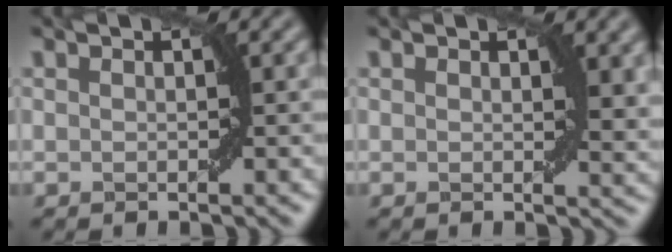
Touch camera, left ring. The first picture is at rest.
{"total": 1.9, "force": [0.9, 0.7, 1.6], "torque": [-0.016, -0.007, 0.016]}